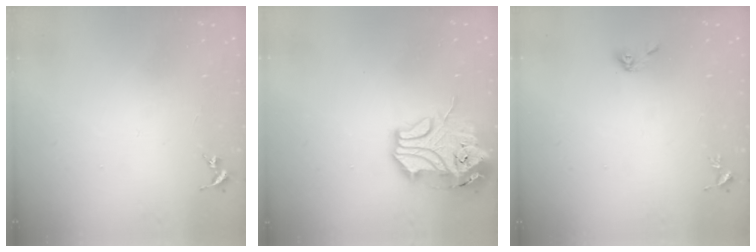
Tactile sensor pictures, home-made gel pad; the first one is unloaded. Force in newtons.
{"total": 16.1, "press": 15.9, "slide": 2.3}
{"total": 4.2, "press": 3.8, "slide": 1.9}